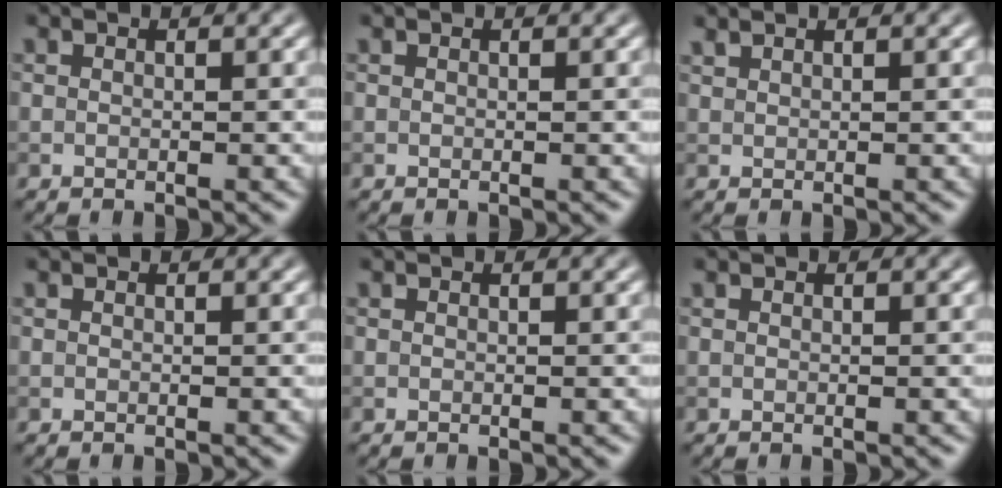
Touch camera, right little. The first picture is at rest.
{"total": 0.0}
{"total": 0.8, "force": [0.7, 0.1, 0.2], "torque": [-0.003, 0.002, 0.016]}
{"total": 0.0}
{"total": 0.0}
{"total": 0.0}